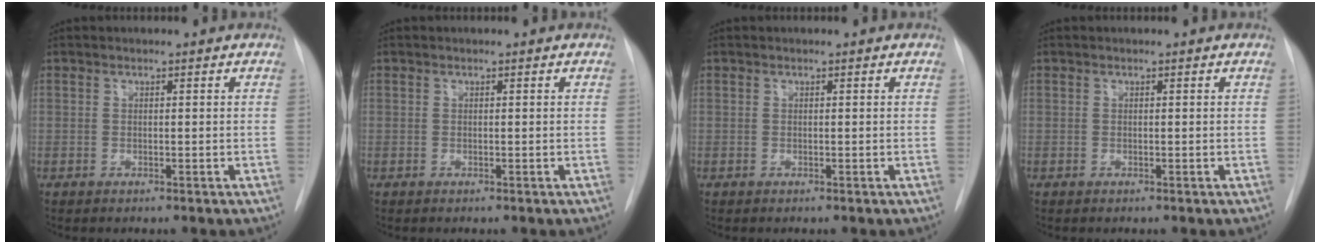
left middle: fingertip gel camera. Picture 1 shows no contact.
{"total": 0.0}
{"total": 0.0}
{"total": 0.0}